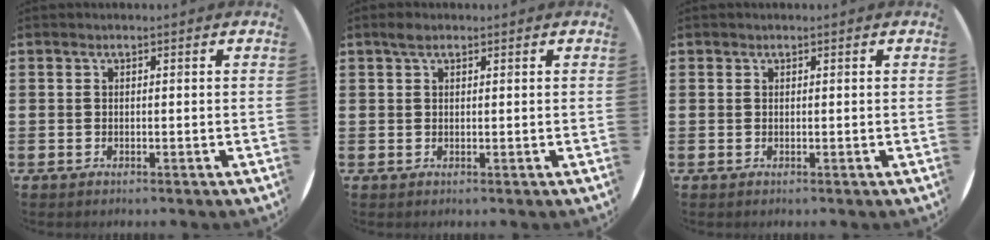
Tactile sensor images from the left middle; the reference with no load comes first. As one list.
[{"total": 1.5, "force": [1.0, 0.7, 0.7], "torque": [-0.009, 0.002, 0.017]}, {"total": 0.0}]